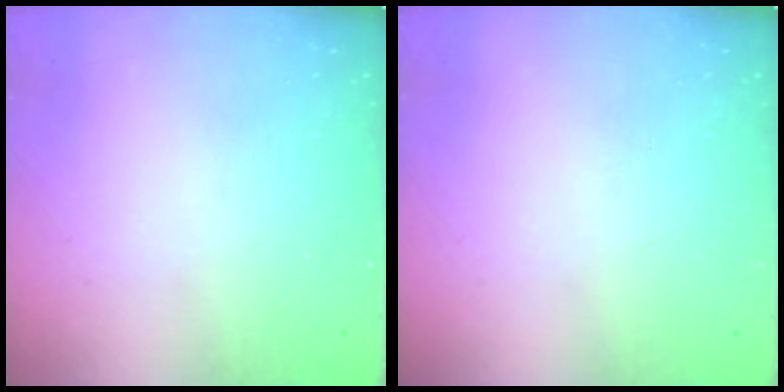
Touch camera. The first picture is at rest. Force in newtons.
{"total": 0.0}